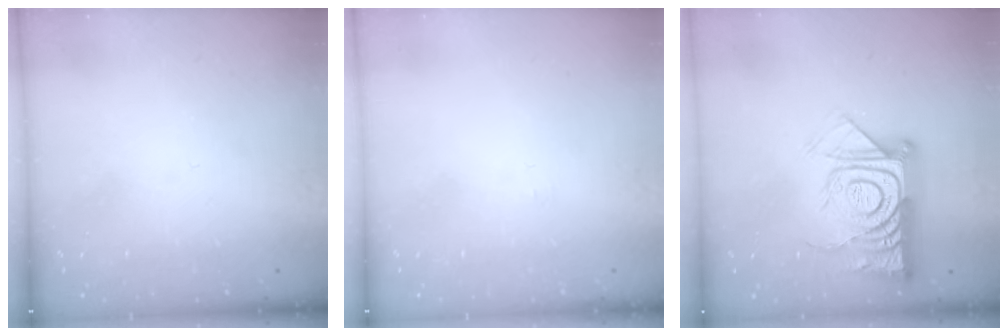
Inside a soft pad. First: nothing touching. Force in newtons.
{"total": 3.5, "press": 3.5, "slide": 0.4}
{"total": 16.9, "press": 16.9, "slide": 1.2}